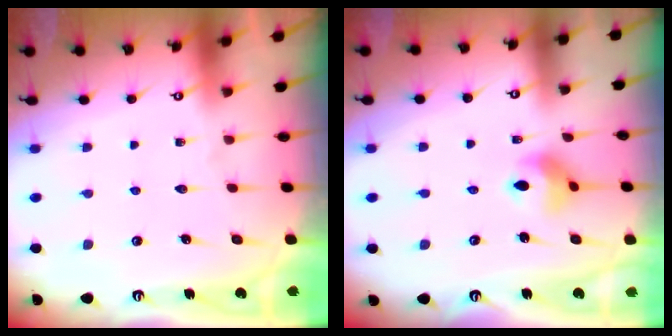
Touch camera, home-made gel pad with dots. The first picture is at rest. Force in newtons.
{"total": 7.5, "press": 7.4, "slide": 1.4}